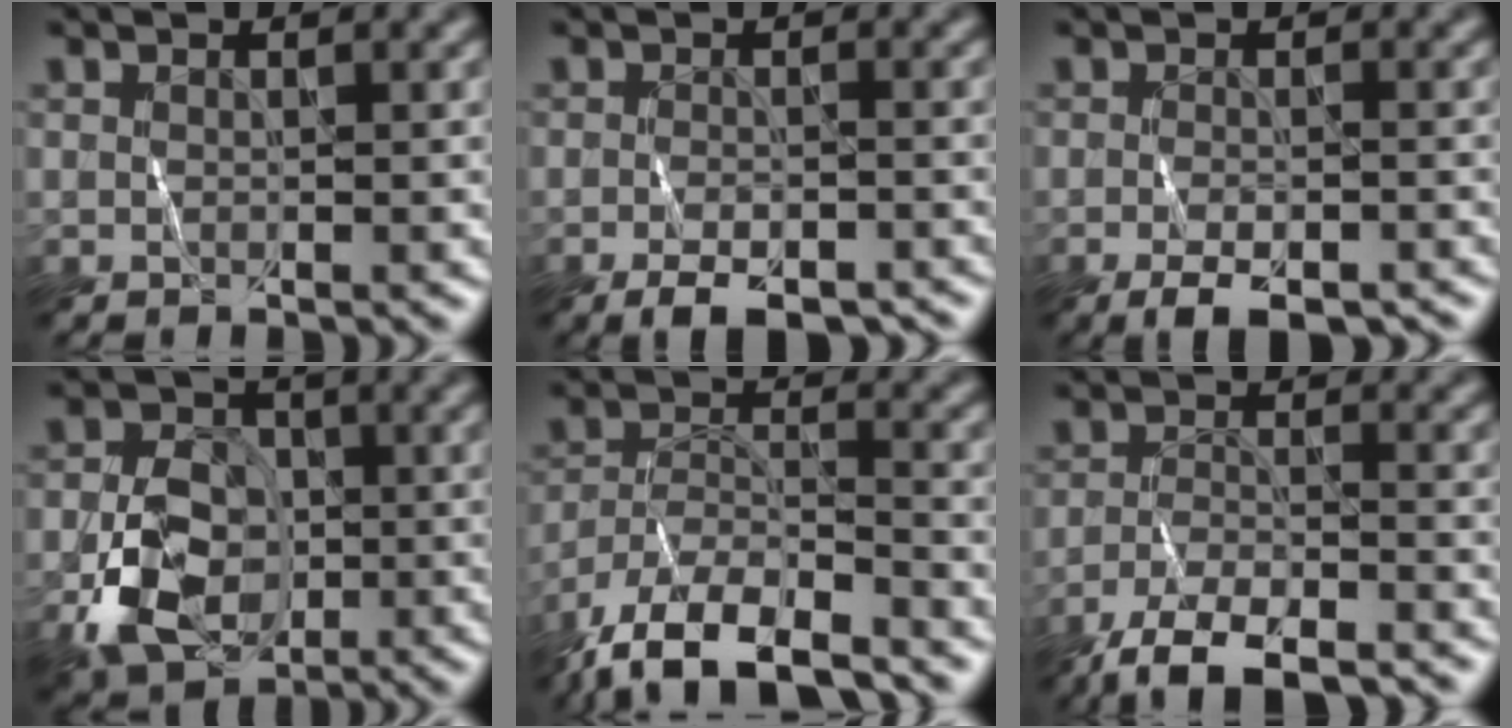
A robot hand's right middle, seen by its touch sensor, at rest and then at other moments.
{"total": 3.7, "force": [-2.8, 1.1, 2.2], "torque": [-0.036, -0.003, -0.044]}
{"total": 3.3, "force": [-2.3, 0.8, 2.1], "torque": [-0.037, -0.003, -0.036]}
{"total": 6.5, "force": [-2.0, 4.9, 3.8], "torque": [-0.071, 0.002, -0.043]}
{"total": 9.9, "force": [-8.3, 2.6, 4.7], "torque": [-0.080, -0.013, -0.147]}
{"total": 5.6, "force": [-4.9, 0.9, 2.6], "torque": [-0.049, -0.006, -0.091]}